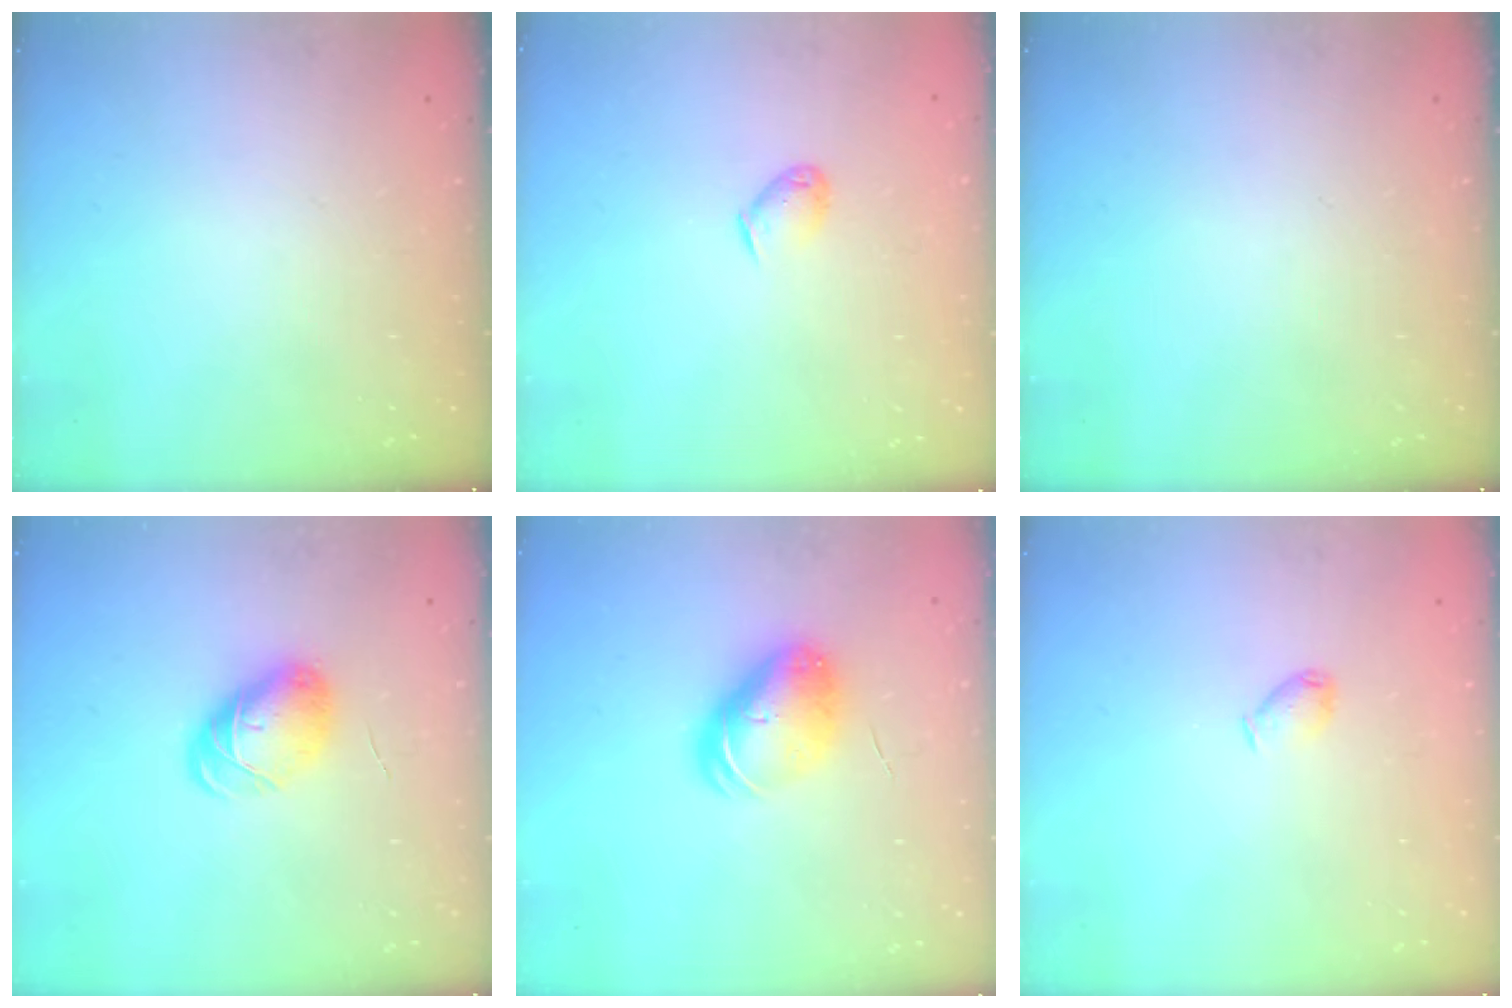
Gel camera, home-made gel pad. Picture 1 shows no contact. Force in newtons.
{"total": 3.7, "press": 3.7, "slide": 0.7}
{"total": 0.0}
{"total": 8.6, "press": 8.6, "slide": 0.8}
{"total": 9.1, "press": 8.9, "slide": 1.9}
{"total": 4.0, "press": 3.9, "slide": 0.8}